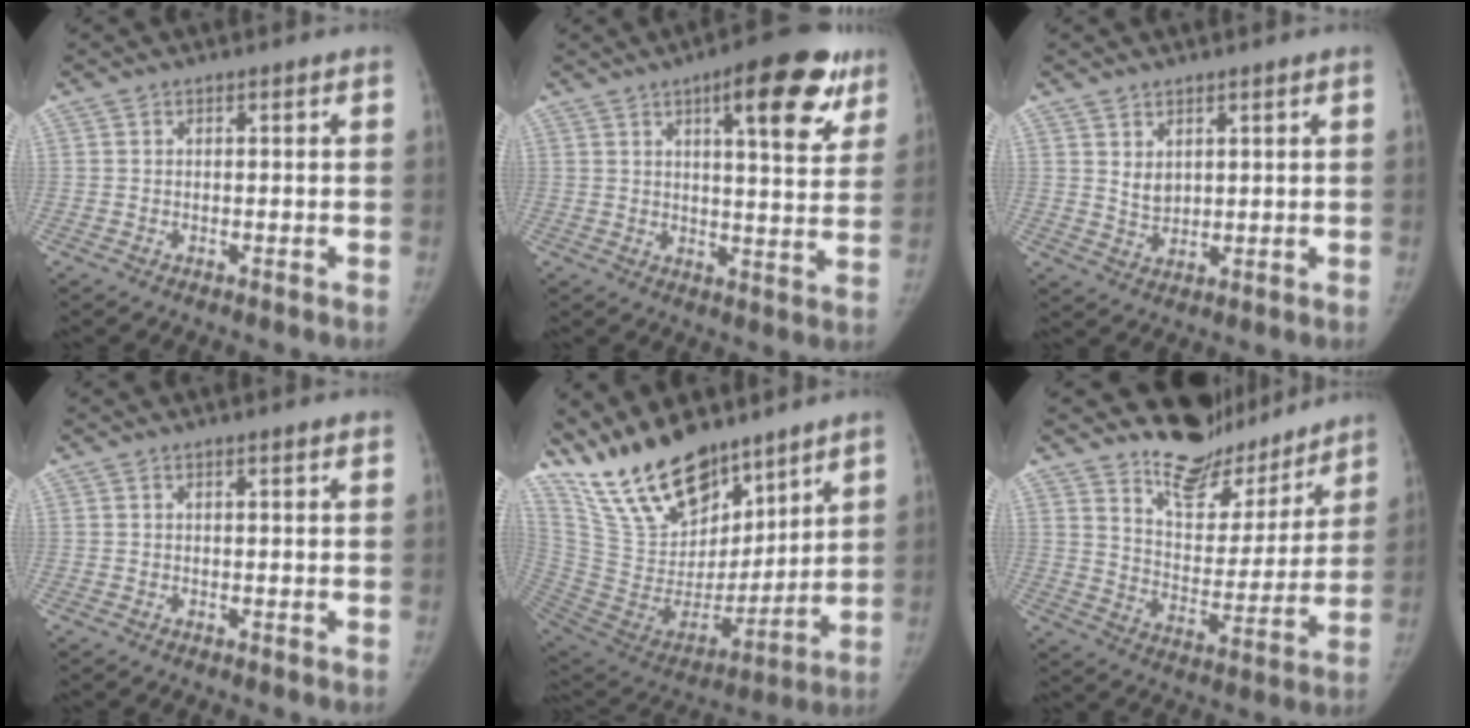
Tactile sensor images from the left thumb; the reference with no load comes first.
{"total": 15.9, "force": [8.3, 4.9, 12.6], "torque": [-0.130, -0.027, 0.109]}
{"total": 3.6, "force": [1.9, 2.4, 1.9], "torque": [-0.024, -0.020, 0.045]}
{"total": 1.1, "force": [0.9, 0.1, 0.6], "torque": [-0.005, 0.000, 0.015]}
{"total": 23.9, "force": [18.6, 10.0, 11.2], "torque": [-0.175, -0.083, 0.346]}
{"total": 16.0, "force": [14.3, 6.4, 3.2], "torque": [0.013, -0.121, 0.224]}